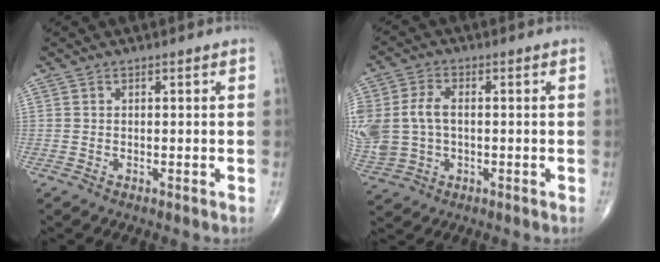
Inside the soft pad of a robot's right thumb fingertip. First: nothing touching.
{"total": 13.5, "force": [0.0, 9.7, 9.4], "torque": [-0.246, 0.011, 0.015]}